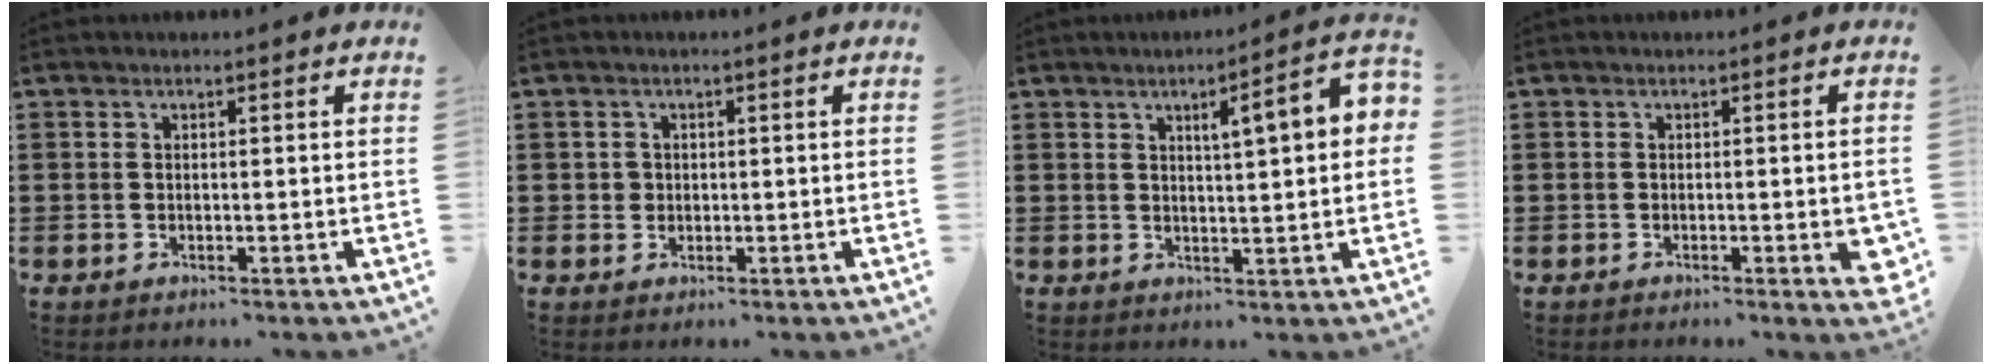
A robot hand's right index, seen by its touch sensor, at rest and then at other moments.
{"total": 1.3, "force": [0.1, 1.2, 0.3], "torque": [-0.009, 0.006, 0.001]}
{"total": 6.3, "force": [2.0, 0.9, 6.0], "torque": [-0.091, -0.008, 0.023]}
{"total": 2.2, "force": [-1.0, 1.0, 1.8], "torque": [-0.019, -0.003, -0.019]}